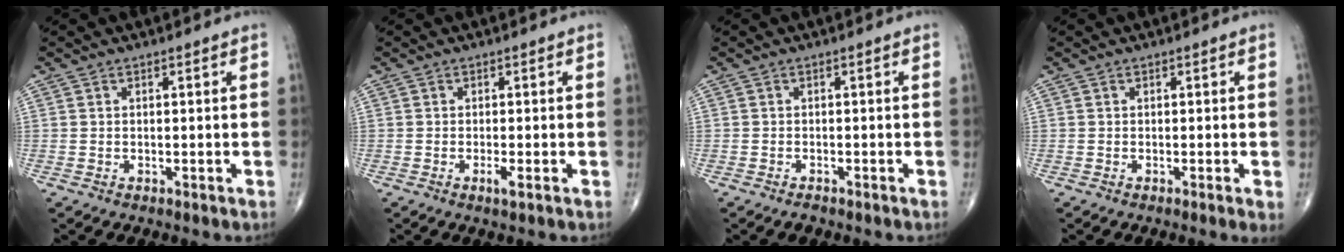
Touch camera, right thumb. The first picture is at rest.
{"total": 1.4, "force": [-0.6, 0.0, 1.3], "torque": [-0.025, -0.005, -0.013]}
{"total": 1.1, "force": [-1.0, 0.4, 0.4], "torque": [-0.009, 0.007, -0.013]}
{"total": 1.5, "force": [-0.4, 0.0, 1.4], "torque": [-0.027, -0.007, -0.007]}